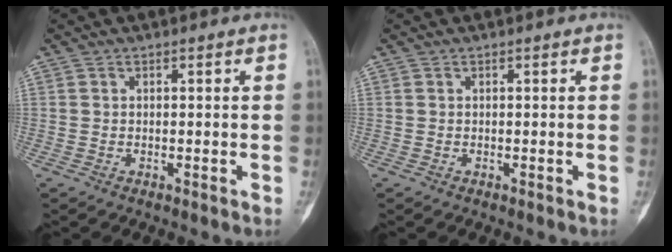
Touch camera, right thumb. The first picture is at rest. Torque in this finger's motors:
{"motor_torque": [0.00, 0.00, 0.03, -0.03, 0.01]}